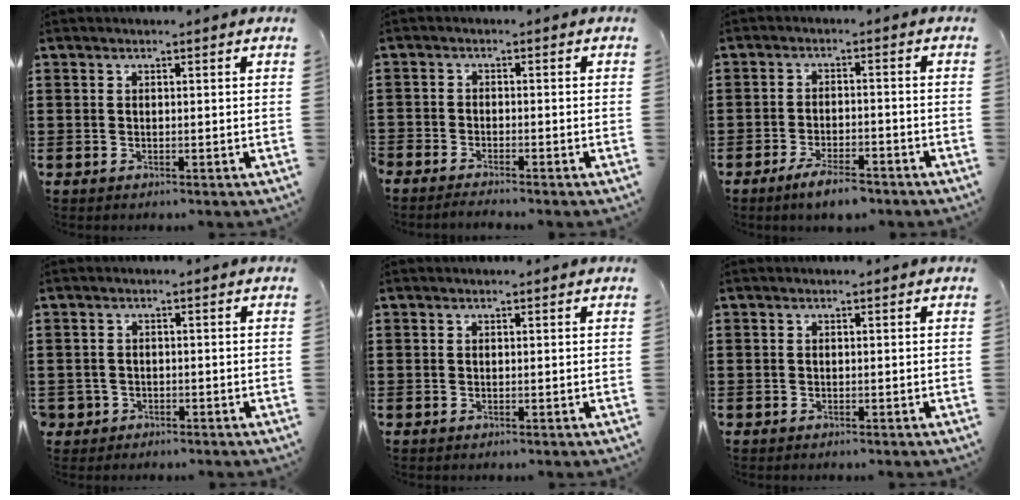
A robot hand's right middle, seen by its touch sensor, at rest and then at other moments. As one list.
[{"total": 2.0, "force": [-2.0, 0.0, 0.0], "torque": [-0.005, 0.001, -0.041]}, {"total": 4.2, "force": [-3.3, 0.8, 2.4], "torque": [-0.045, 0.002, -0.062]}, {"total": 1.5, "force": [-1.0, 1.1, 0.1], "torque": [-0.007, 0.000, -0.024]}, {"total": 0.0}, {"total": 0.0}]